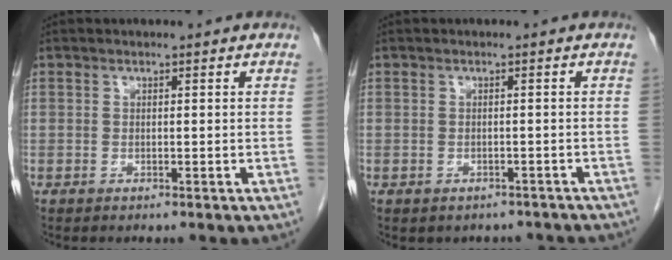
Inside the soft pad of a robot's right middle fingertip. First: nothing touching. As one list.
[{"total": 4.4, "force": [-3.7, 2.3, 0.7], "torque": [-0.005, 0.013, -0.040]}]